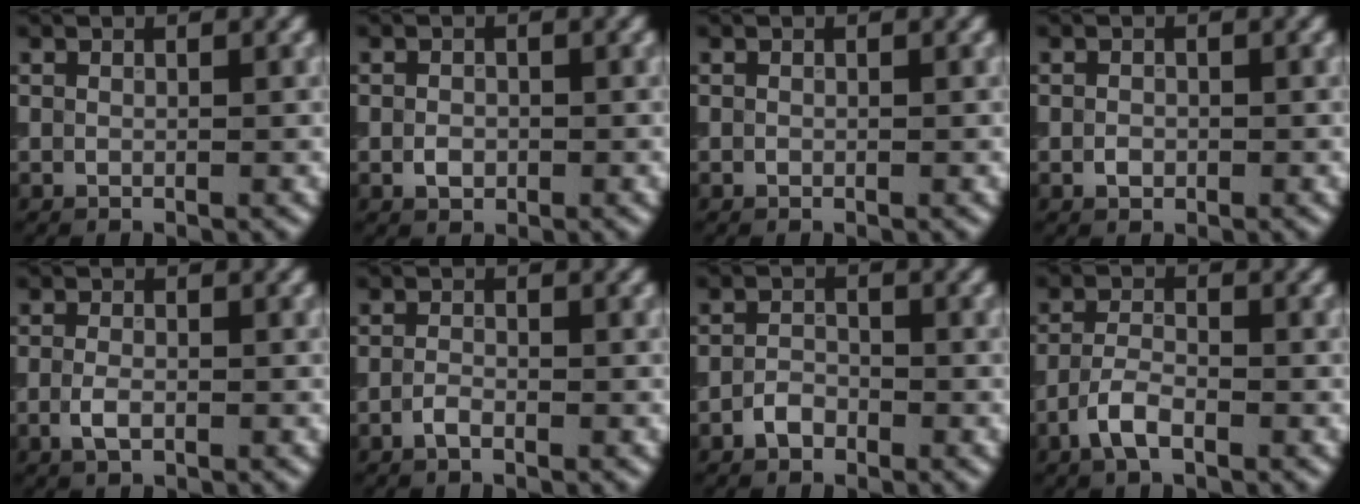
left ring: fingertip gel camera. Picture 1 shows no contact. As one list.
[{"total": 1.4, "force": [-0.4, 1.0, 0.8], "torque": [-0.013, -0.001, -0.010]}, {"total": 0.0}, {"total": 1.0, "force": [-0.3, 0.7, 0.5], "torque": [-0.007, -0.002, -0.008]}, {"total": 1.8, "force": [-0.6, 0.9, 1.4], "torque": [-0.030, -0.001, -0.016]}, {"total": 1.1, "force": [-0.7, 0.4, 0.7], "torque": [-0.017, 0.002, -0.016]}, {"total": 1.7, "force": [-1.1, 1.1, 0.8], "torque": [-0.012, 0.005, -0.024]}, {"total": 2.9, "force": [-1.6, 1.1, 2.0], "torque": [-0.044, 0.004, -0.041]}]